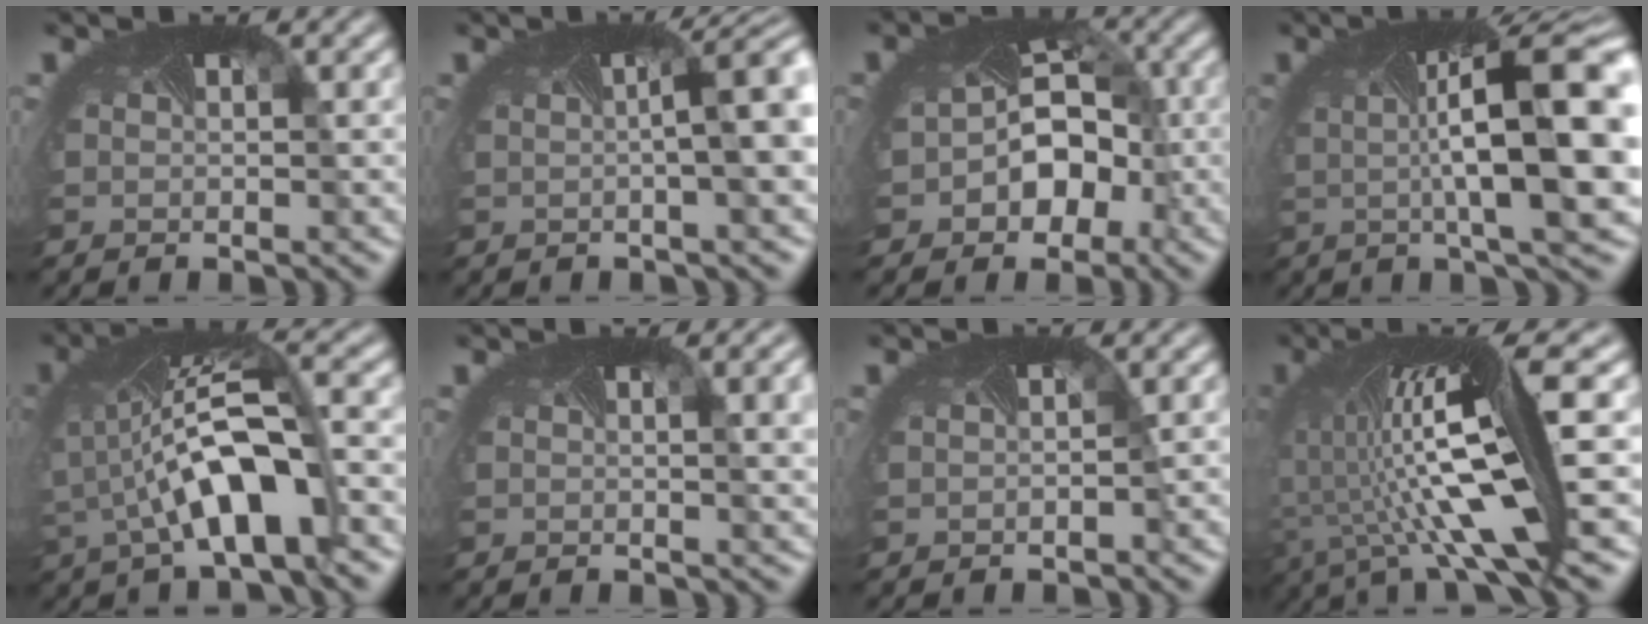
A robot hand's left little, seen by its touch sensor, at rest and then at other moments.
{"total": 7.3, "force": [0.8, 2.4, 6.8], "torque": [-0.076, 0.010, 0.008]}
{"total": 5.0, "force": [-1.4, 3.9, 2.7], "torque": [-0.062, -0.014, -0.016]}
{"total": 13.1, "force": [0.8, 3.4, 12.6], "torque": [-0.209, -0.003, 0.021]}
{"total": 6.1, "force": [-1.9, 1.9, 5.5], "torque": [-0.133, -0.004, -0.027]}
{"total": 4.4, "force": [1.2, 1.6, 3.9], "torque": [-0.041, 0.002, 0.013]}
{"total": 0.9, "force": [0.2, 0.5, 0.7], "torque": [-0.002, 0.009, -0.010]}
{"total": 11.5, "force": [0.1, 2.6, 11.2], "torque": [-0.194, -0.012, 0.010]}